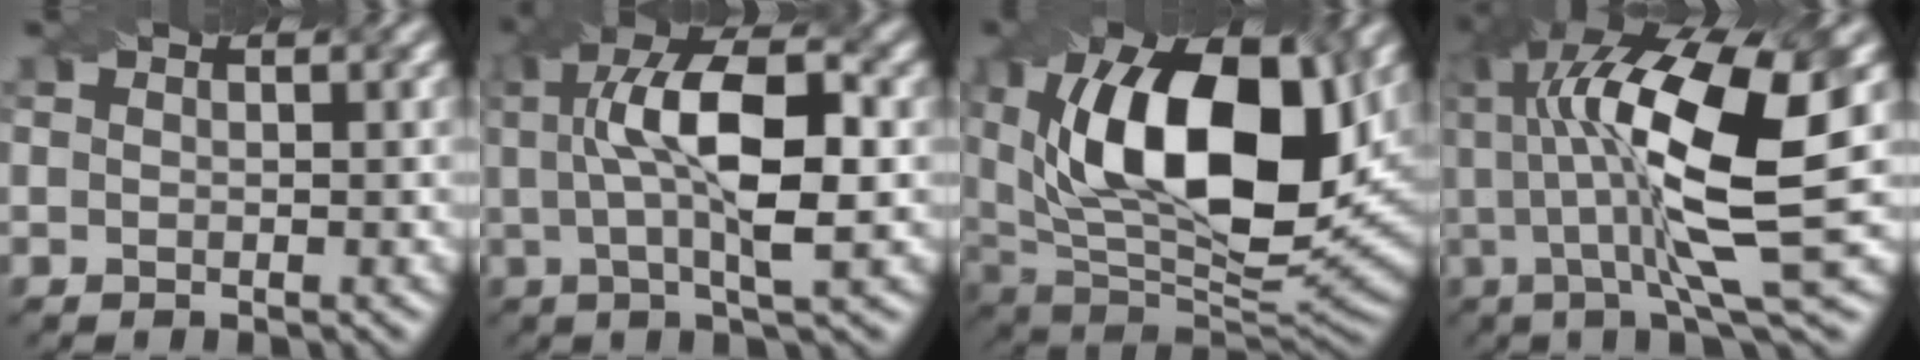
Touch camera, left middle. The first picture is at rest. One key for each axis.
{"total": 9.4, "fx": 0.4, "fy": 2.9, "fz": 8.9, "tx": -0.146, "ty": 0.022, "tz": 0.013}
{"total": 16.2, "fx": 3.7, "fy": 8.1, "fz": 13.5, "tx": -0.222, "ty": 0.010, "tz": 0.060}
{"total": 13.2, "fx": 1.5, "fy": 3.1, "fz": 12.7, "tx": -0.225, "ty": 0.012, "tz": 0.041}